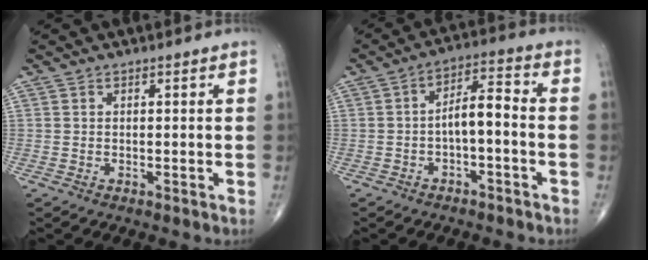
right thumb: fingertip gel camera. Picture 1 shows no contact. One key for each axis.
{"total": 6.3, "fx": -1.5, "fy": 1.8, "fz": 5.9, "tx": -0.100, "ty": 0.042, "tz": -0.028}